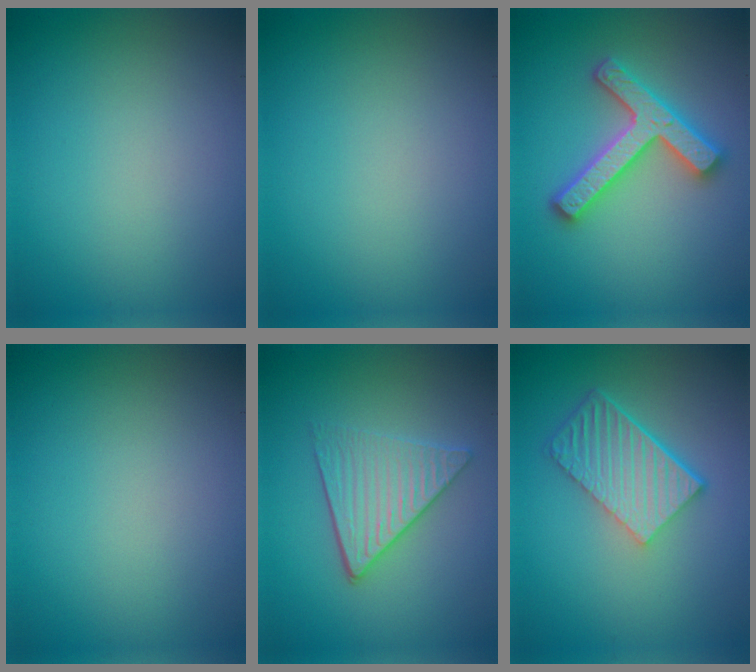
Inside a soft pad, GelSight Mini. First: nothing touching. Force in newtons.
{"total": 0.0}
{"total": 4.8, "press": 4.7, "slide": 0.9}
{"total": 0.0}
{"total": 3.9, "press": 3.3, "slide": 2.0}
{"total": 5.7, "press": 3.9, "slide": 4.1}